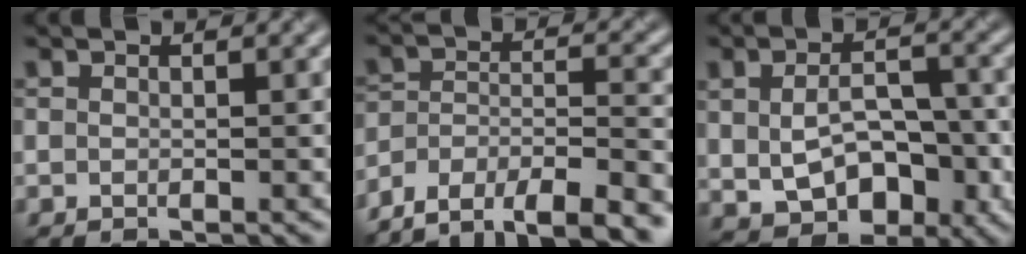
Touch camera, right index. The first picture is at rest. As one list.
[{"total": 10.5, "force": [-8.8, 3.9, 4.3], "torque": [-0.067, 0.000, -0.133]}, {"total": 6.6, "force": [-1.0, 4.3, 4.9], "torque": [-0.088, -0.017, 0.000]}]